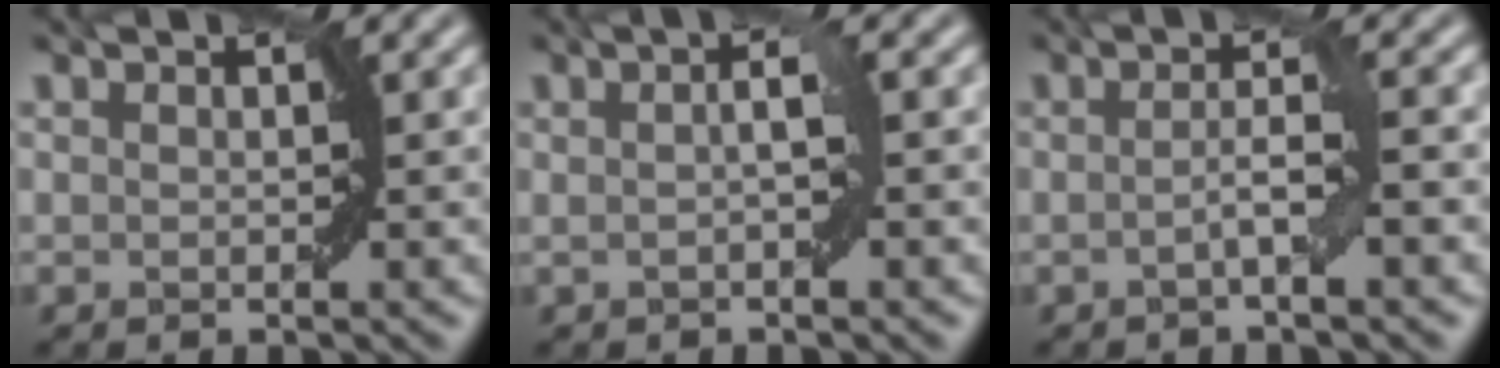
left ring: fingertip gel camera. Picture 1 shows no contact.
{"total": 2.1, "force": [0.1, 0.2, 2.1], "torque": [-0.035, 0.006, 0.001]}
{"total": 2.6, "force": [-0.6, 0.1, 2.5], "torque": [-0.043, 0.005, -0.015]}